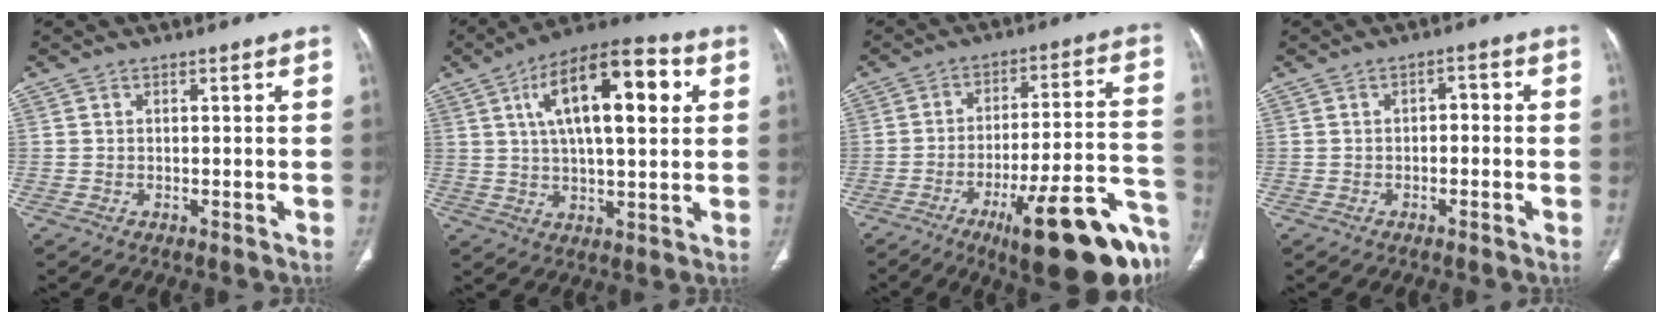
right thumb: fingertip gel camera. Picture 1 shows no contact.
{"total": 18.3, "force": [5.5, 7.1, 16.0], "torque": [-0.239, 0.008, 0.080]}
{"total": 24.0, "force": [-12.1, 5.5, 20.0], "torque": [-0.202, 0.067, -0.168]}
{"total": 2.3, "force": [-0.3, 1.4, 1.7], "torque": [-0.018, 0.013, -0.012]}